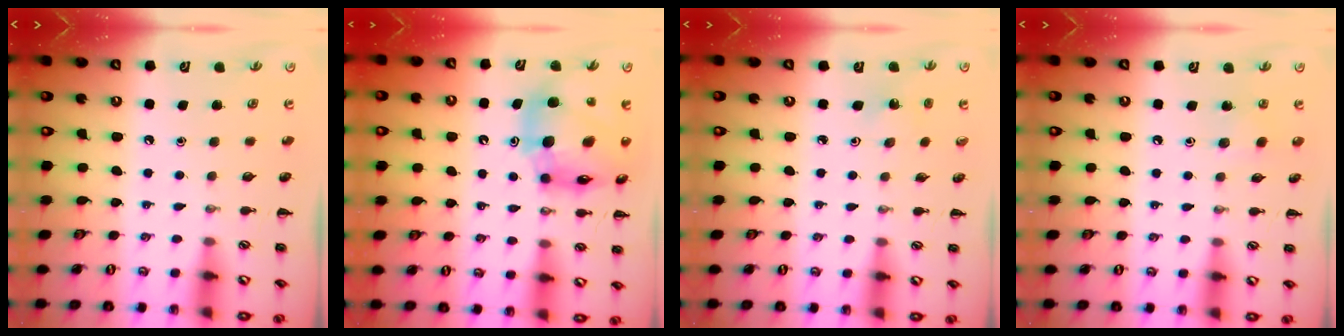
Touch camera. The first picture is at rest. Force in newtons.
{"total": 13.7, "press": 13.1, "slide": 3.9}
{"total": 2.1, "press": 2.0, "slide": 0.7}
{"total": 4.8, "press": 4.6, "slide": 1.4}